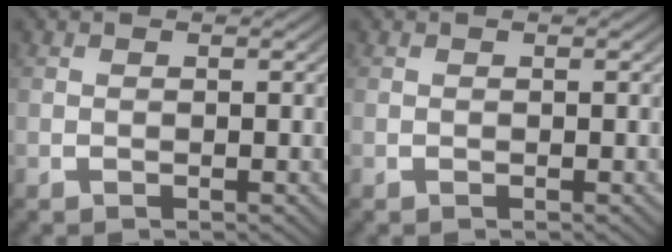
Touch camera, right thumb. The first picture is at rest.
{"total": 0.0}